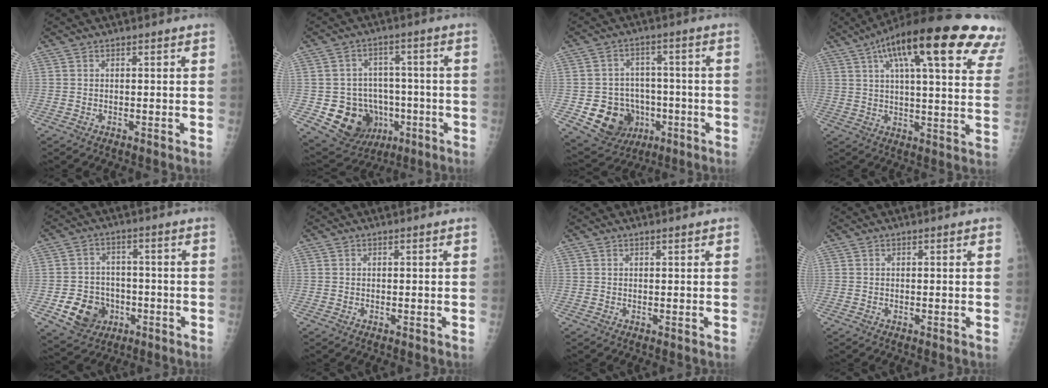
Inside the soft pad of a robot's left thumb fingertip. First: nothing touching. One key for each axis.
{"total": 14.5, "fx": -4.1, "fy": 12.4, "fz": 6.3, "tx": -0.073, "ty": 0.028, "tz": -0.046}
{"total": 13.1, "fx": -3.8, "fy": 11.2, "fz": 5.5, "tx": -0.061, "ty": 0.023, "tz": -0.046}
{"total": 29.4, "fx": 15.9, "fy": 7.8, "fz": 23.4, "tx": -0.294, "ty": 0.006, "tz": 0.214}
{"total": 9.9, "fx": -3.3, "fy": 8.4, "fz": 4.1, "tx": -0.039, "ty": 0.018, "tz": -0.044}
{"total": 0.0}
{"total": 0.6, "fx": 0.4, "fy": 0.1, "fz": 0.4, "tx": -0.005, "ty": -0.001, "tz": 0.006}
{"total": 0.0}